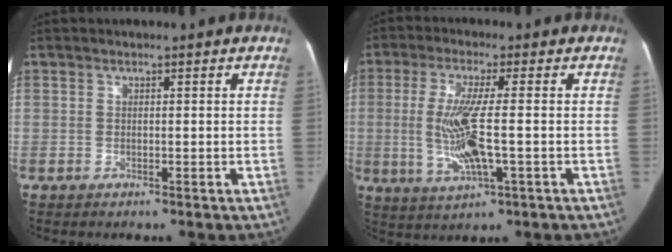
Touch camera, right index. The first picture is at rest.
{"total": 9.3, "force": [-1.2, 1.3, 9.2], "torque": [-0.195, -0.010, -0.021]}